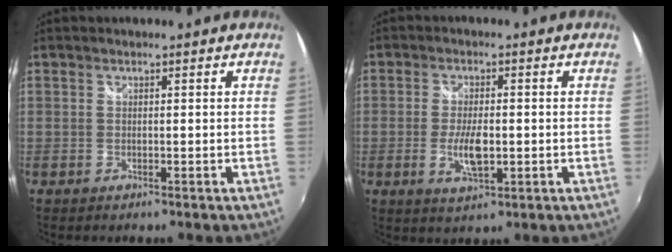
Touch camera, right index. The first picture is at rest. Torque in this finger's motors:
{"motor_torque": [1.33, 0.10, 0.32, 0.06]}